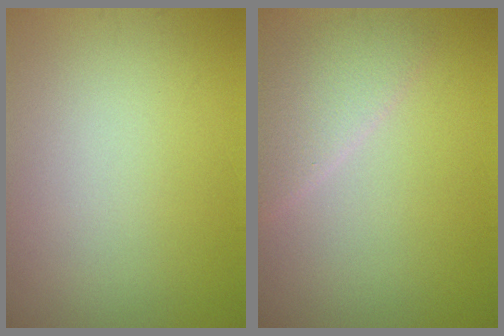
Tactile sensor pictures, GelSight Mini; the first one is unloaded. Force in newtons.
{"total": 2.9, "press": 2.9, "slide": 0.1}